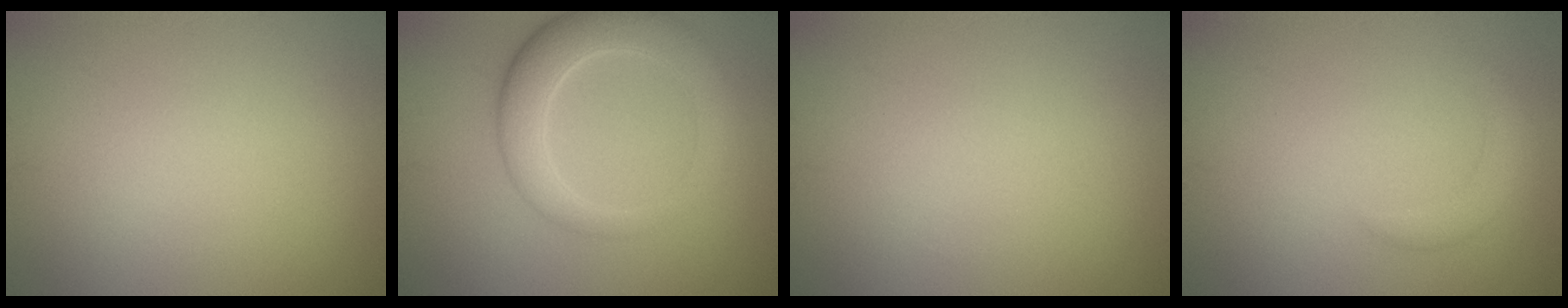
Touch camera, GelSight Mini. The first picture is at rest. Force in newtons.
{"total": 5.0, "press": 5.0, "slide": 0.1}
{"total": 0.0}
{"total": 1.6, "press": 1.6, "slide": 0.1}